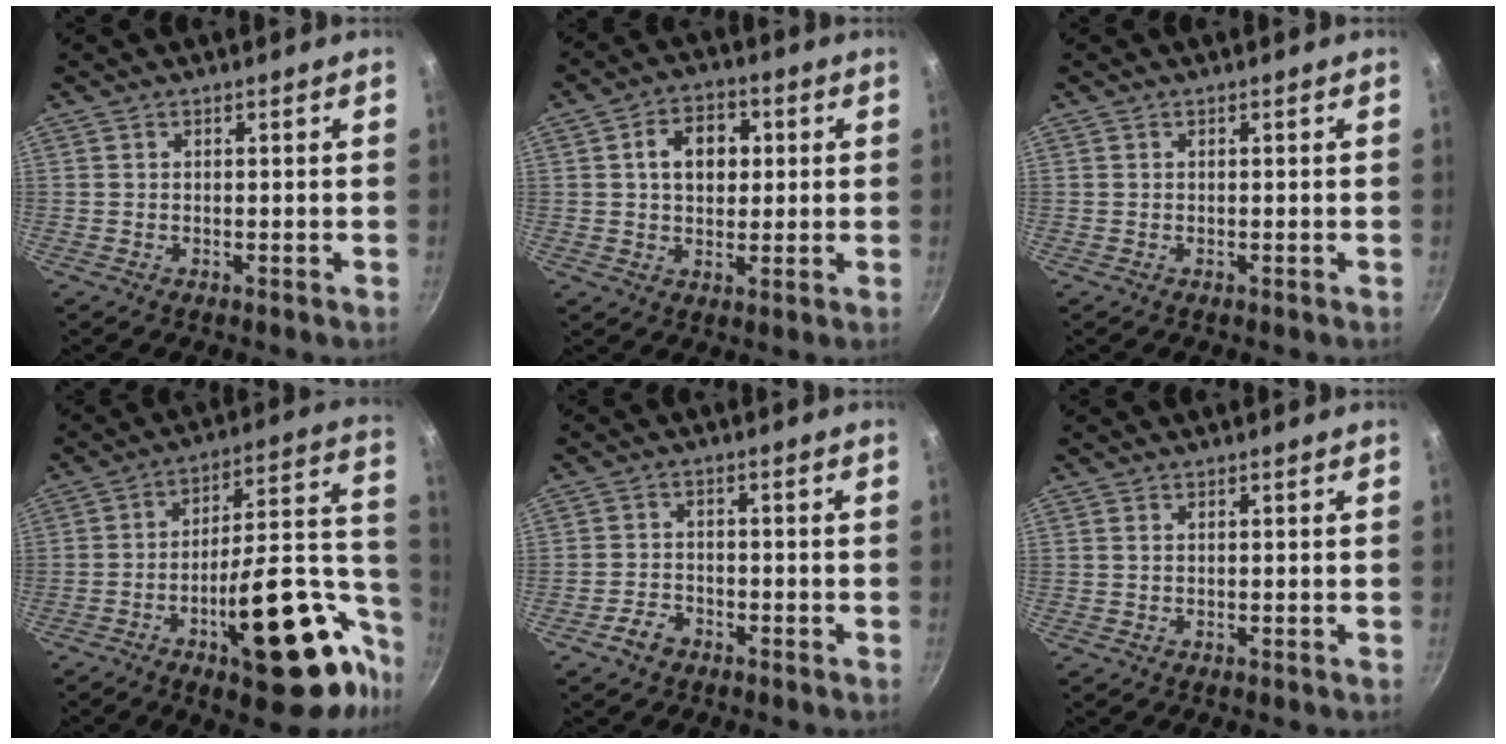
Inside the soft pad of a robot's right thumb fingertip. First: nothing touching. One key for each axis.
{"total": 8.7, "fx": 1.6, "fy": 6.2, "fz": 5.9, "tx": -0.066, "ty": 0.008, "tz": 0.019}
{"total": 0.0}
{"total": 27.8, "fx": -10.6, "fy": 11.4, "fz": 23.0, "tx": -0.263, "ty": 0.064, "tz": -0.150}
{"total": 3.9, "fx": -2.5, "fy": 2.5, "fz": 1.5, "tx": -0.022, "ty": 0.028, "tz": -0.043}
{"total": 0.5, "fx": 0.2, "fy": 0.3, "fz": 0.4, "tx": -0.009, "ty": 0.000, "tz": 0.003}